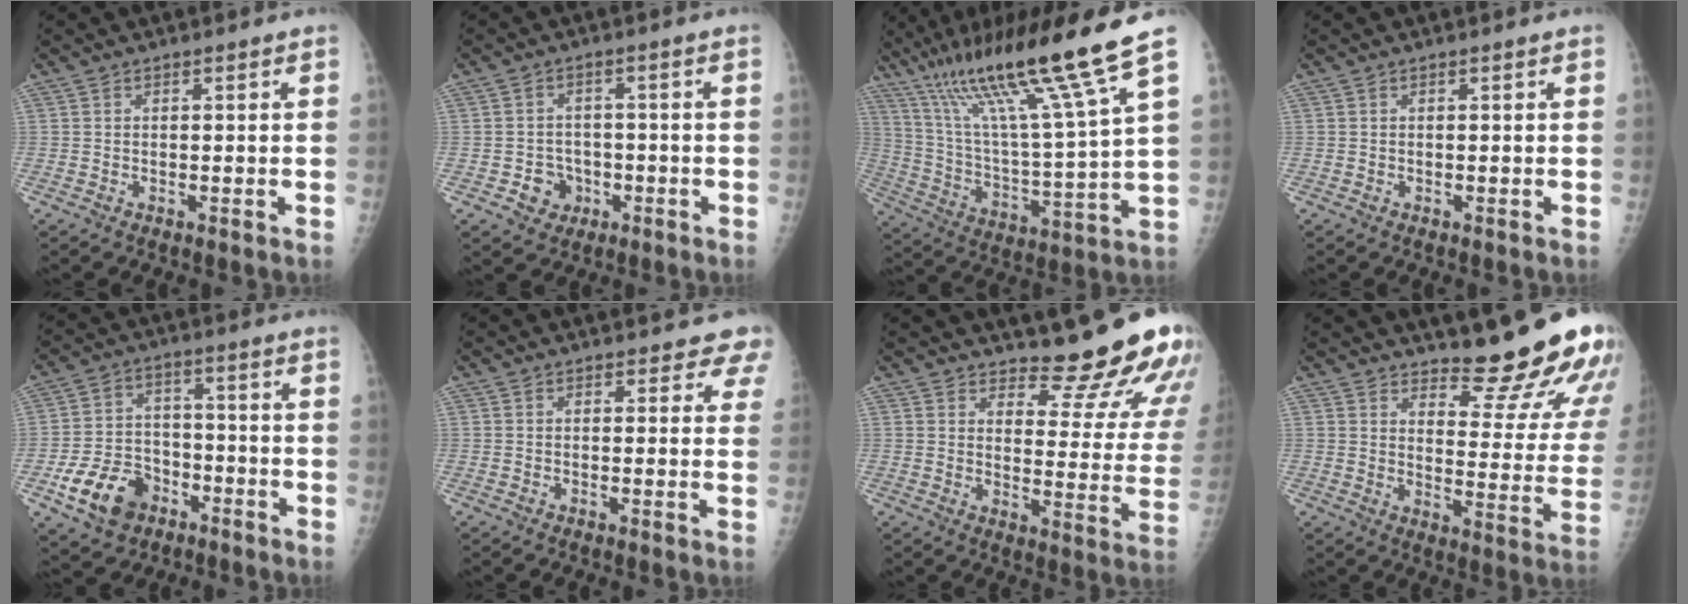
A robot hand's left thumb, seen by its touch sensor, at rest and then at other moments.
{"total": 4.8, "force": [-1.8, 4.2, 1.4], "torque": [0.003, 0.012, -0.024]}
{"total": 21.5, "force": [14.6, 0.1, 15.8], "torque": [-0.256, -0.060, 0.260]}
{"total": 0.0}
{"total": 11.6, "force": [-5.8, 8.4, 5.7], "torque": [-0.080, 0.031, -0.096]}
{"total": 4.2, "force": [3.6, 2.0, 0.5], "torque": [0.032, -0.017, 0.016]}
{"total": 15.2, "force": [13.8, 3.1, 5.6], "torque": [-0.030, -0.146, 0.166]}
{"total": 17.2, "force": [14.9, 3.3, 7.9], "torque": [-0.066, -0.151, 0.190]}